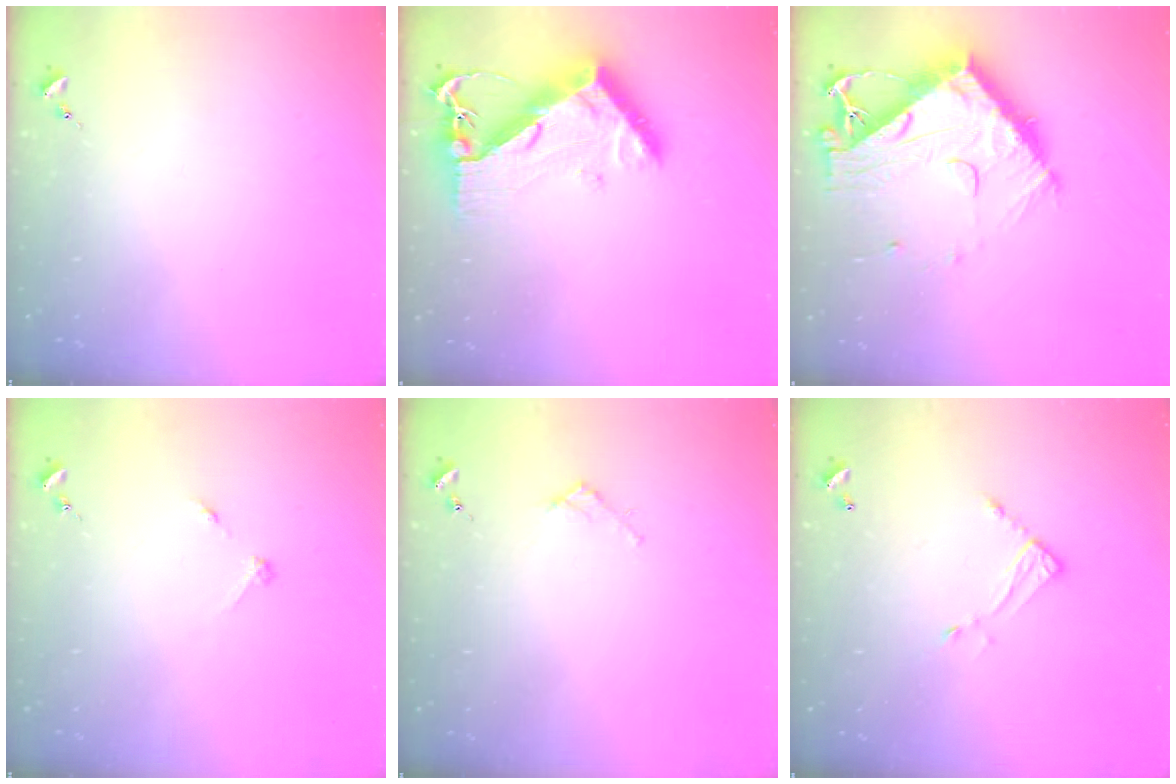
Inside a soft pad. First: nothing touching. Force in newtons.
{"total": 12.5, "press": 12.4, "slide": 1.1}
{"total": 14.2, "press": 14.1, "slide": 1.2}
{"total": 2.7, "press": 2.7, "slide": 0.3}
{"total": 2.7, "press": 2.7, "slide": 0.3}
{"total": 7.3, "press": 7.3, "slide": 0.3}